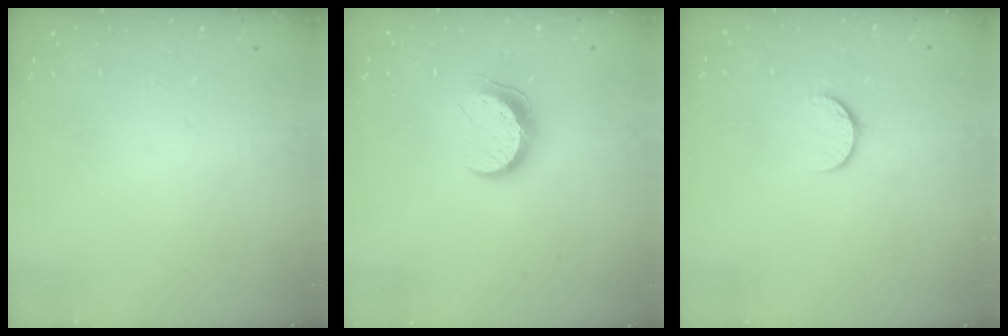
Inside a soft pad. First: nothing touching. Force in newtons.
{"total": 10.4, "press": 10.3, "slide": 0.8}
{"total": 7.4, "press": 7.3, "slide": 0.7}